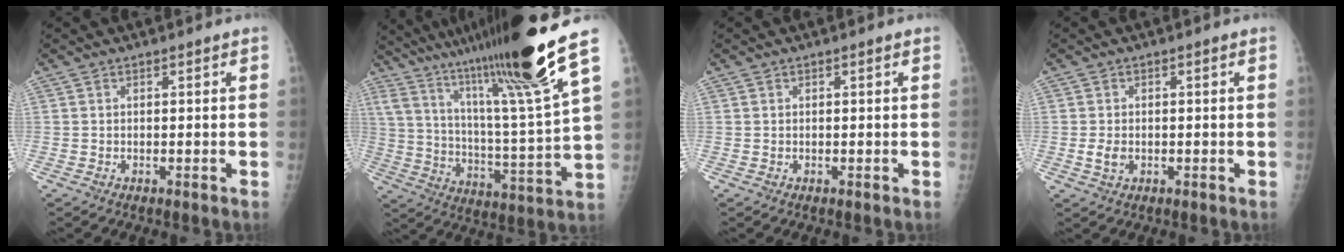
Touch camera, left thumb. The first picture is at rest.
{"total": 24.2, "force": [16.6, 0.5, 17.6], "torque": [-0.270, -0.077, 0.280]}
{"total": 0.0}
{"total": 2.6, "force": [-0.5, 1.8, 1.8], "torque": [-0.031, 0.001, -0.007]}